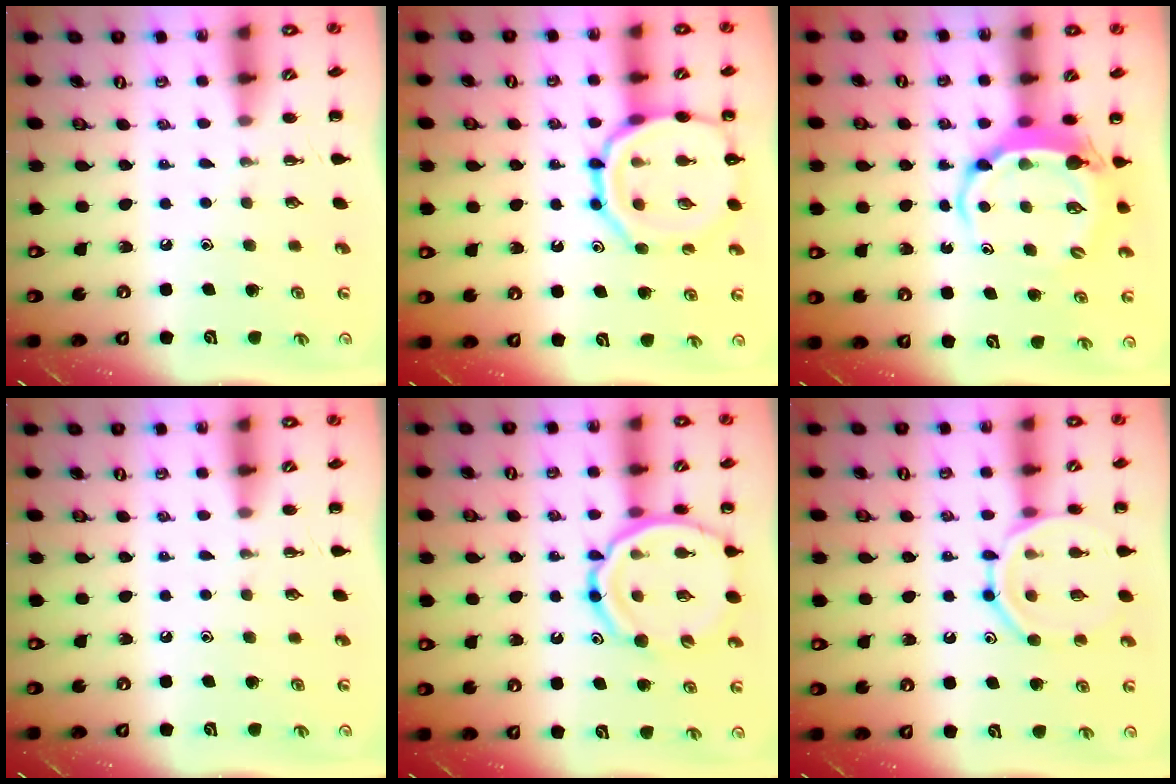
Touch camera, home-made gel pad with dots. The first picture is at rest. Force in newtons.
{"total": 15.7, "press": 15.6, "slide": 1.4}
{"total": 5.7, "press": 5.7, "slide": 0.9}
{"total": 0.0}
{"total": 16.0, "press": 15.7, "slide": 3.2}
{"total": 14.2, "press": 14.2, "slide": 1.3}